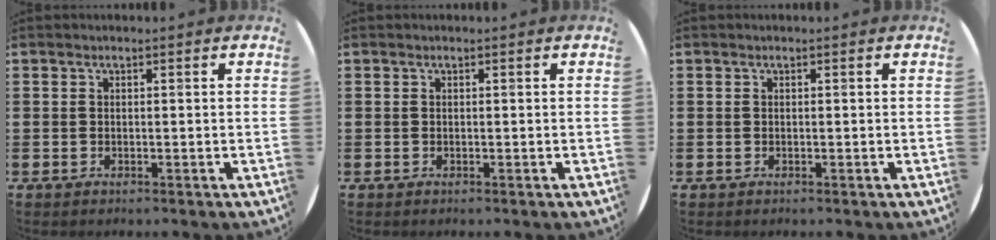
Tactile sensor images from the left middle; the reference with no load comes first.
{"total": 0.0}
{"total": 0.0}